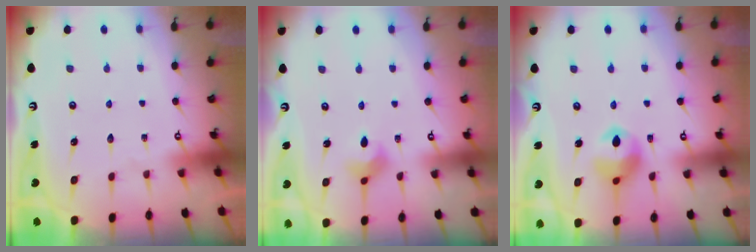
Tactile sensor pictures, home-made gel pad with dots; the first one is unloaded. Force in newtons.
{"total": 5.9, "press": 5.6, "slide": 1.6}
{"total": 10.7, "press": 10.7, "slide": 1.3}